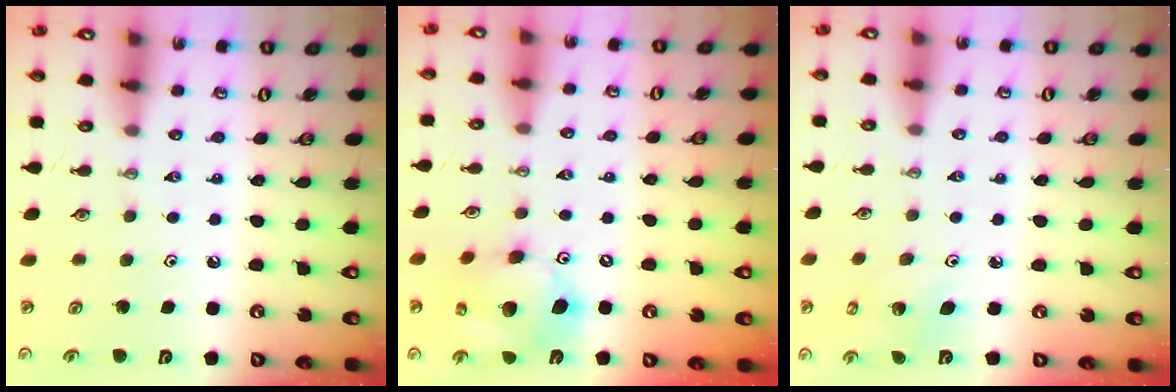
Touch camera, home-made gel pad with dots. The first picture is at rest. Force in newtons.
{"total": 13.9, "press": 13.7, "slide": 2.4}
{"total": 2.9, "press": 2.9, "slide": 0.2}